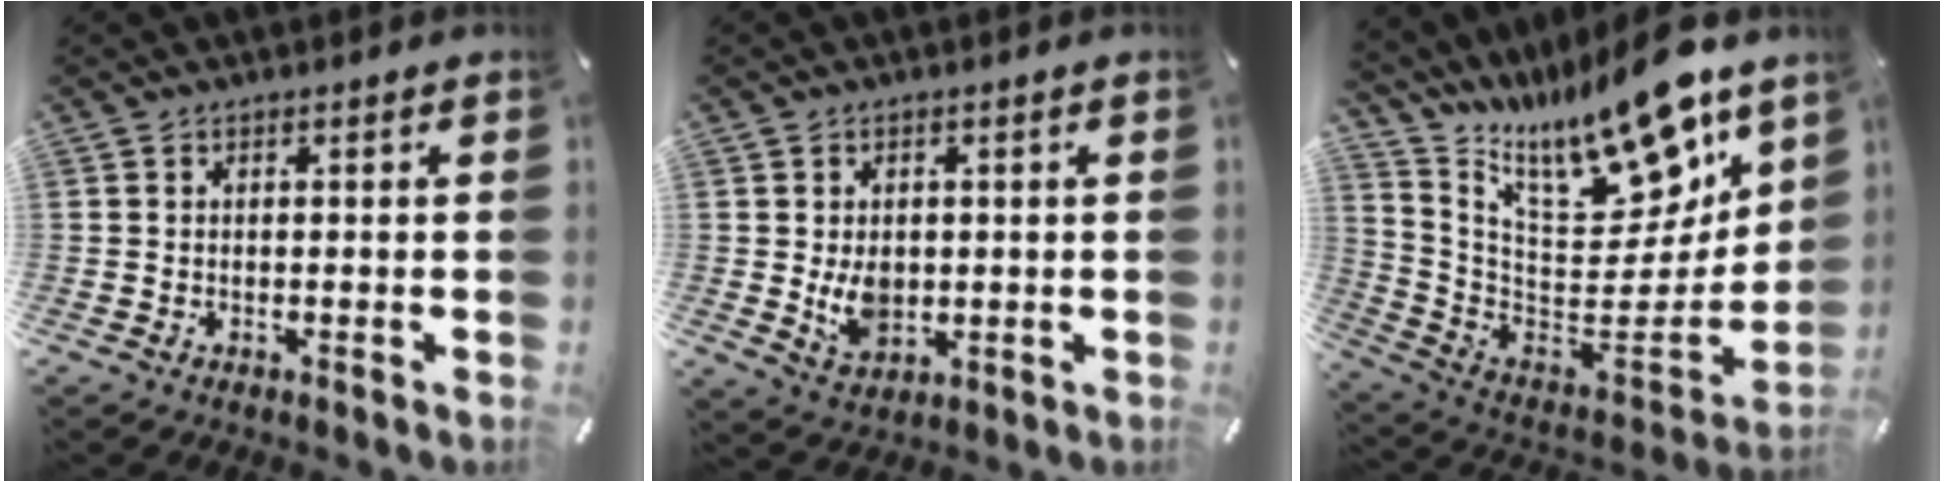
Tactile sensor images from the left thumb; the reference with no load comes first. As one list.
[{"total": 6.0, "force": [0.2, 4.6, 3.8], "torque": [-0.068, -0.009, -0.002]}, {"total": 18.6, "force": [15.3, 5.8, 8.8], "torque": [-0.131, -0.135, 0.256]}]